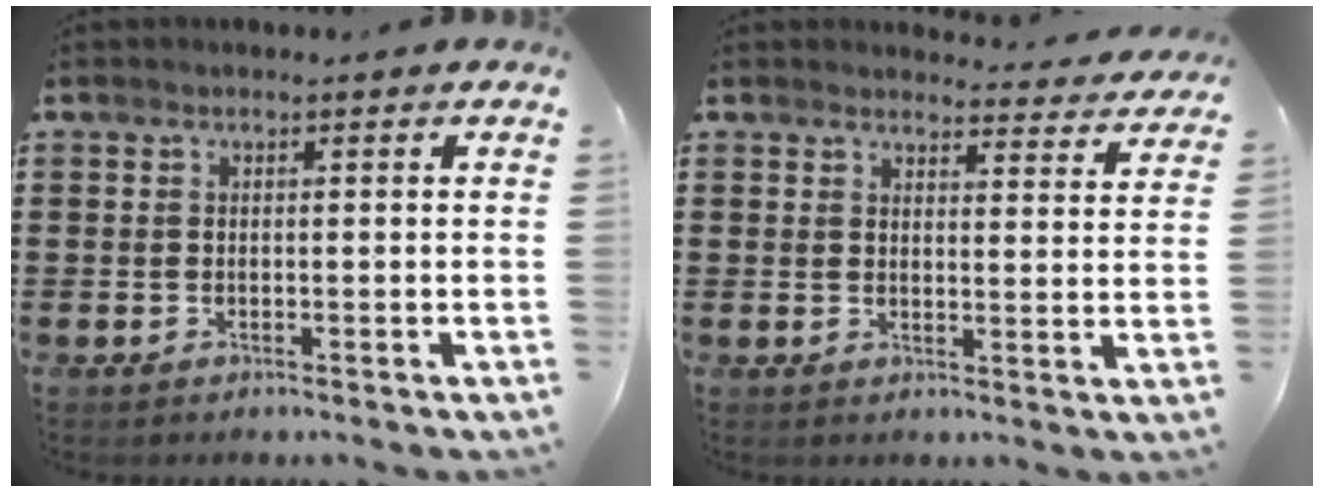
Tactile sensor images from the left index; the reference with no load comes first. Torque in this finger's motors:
{"motor_torque": [1.08, -1.06, 0.00, -0.11]}